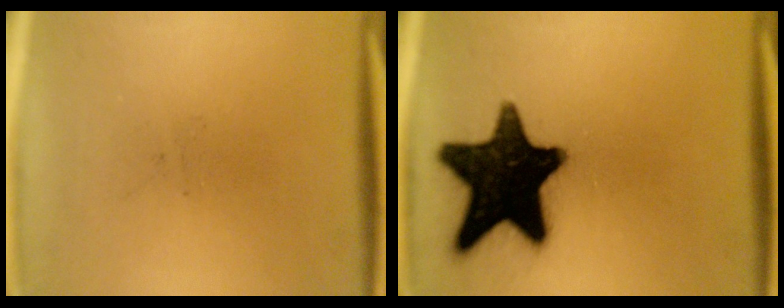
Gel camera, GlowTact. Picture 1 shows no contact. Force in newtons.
{"total": 18.5}